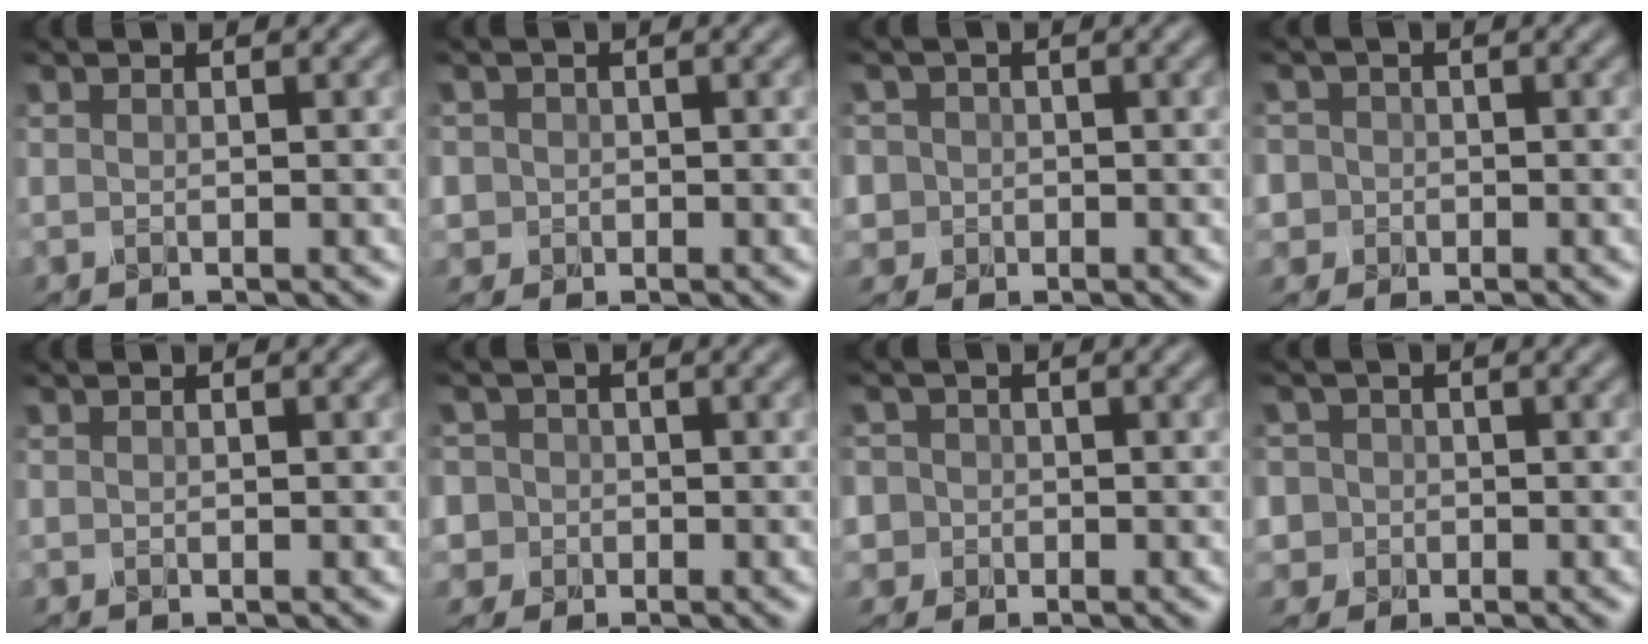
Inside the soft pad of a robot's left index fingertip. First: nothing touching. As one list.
[{"total": 1.9, "force": [0.2, 1.8, 0.4], "torque": [0.003, 0.005, -0.002]}, {"total": 4.1, "force": [0.3, 3.9, 1.1], "torque": [-0.015, 0.026, -0.014]}, {"total": 3.9, "force": [0.1, 3.7, 1.1], "torque": [-0.009, 0.024, -0.023]}, {"total": 0.0}, {"total": 5.1, "force": [-0.1, 4.9, 1.4], "torque": [-0.030, 0.027, -0.030]}, {"total": 4.4, "force": [0.0, 4.3, 1.2], "torque": [-0.019, 0.025, -0.027]}, {"total": 4.6, "force": [0.1, 4.4, 1.3], "torque": [-0.024, 0.026, -0.022]}]